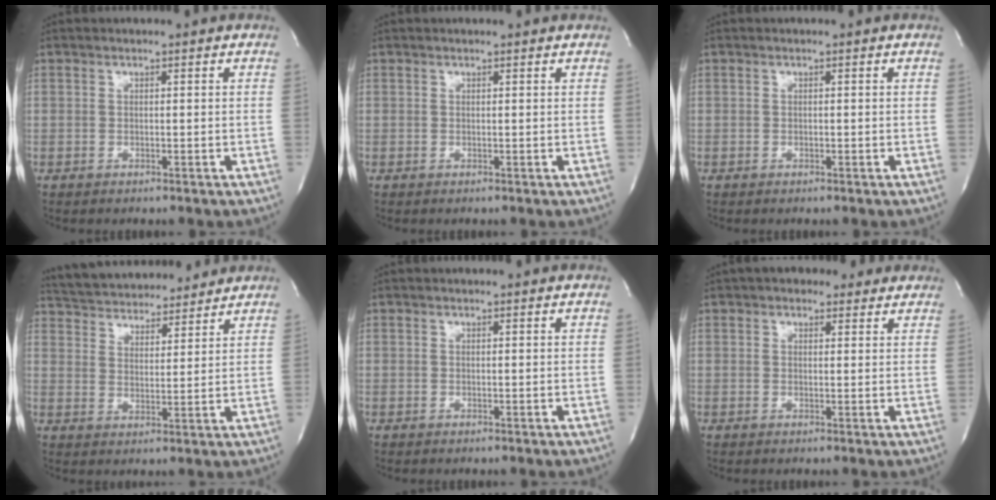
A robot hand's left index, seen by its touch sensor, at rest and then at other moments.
{"total": 1.5, "force": [1.5, 0.1, 0.4], "torque": [-0.016, 0.009, 0.014]}
{"total": 0.0}
{"total": 16.8, "force": [15.7, 3.8, 4.7], "torque": [-0.087, 0.026, 0.238]}
{"total": 1.7, "force": [1.6, 0.1, 0.4], "torque": [-0.015, 0.008, 0.015]}
{"total": 6.3, "force": [5.0, 2.8, 2.7], "torque": [-0.031, 0.021, 0.065]}